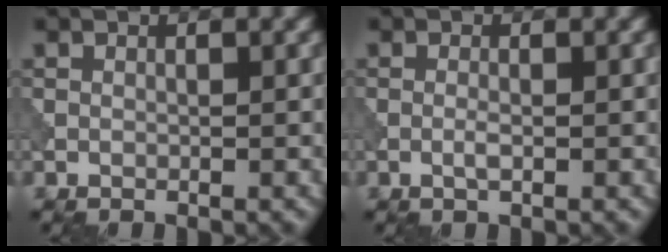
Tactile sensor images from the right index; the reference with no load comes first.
{"total": 0.9, "force": [-0.3, 0.1, 0.8], "torque": [-0.019, -0.001, -0.007]}